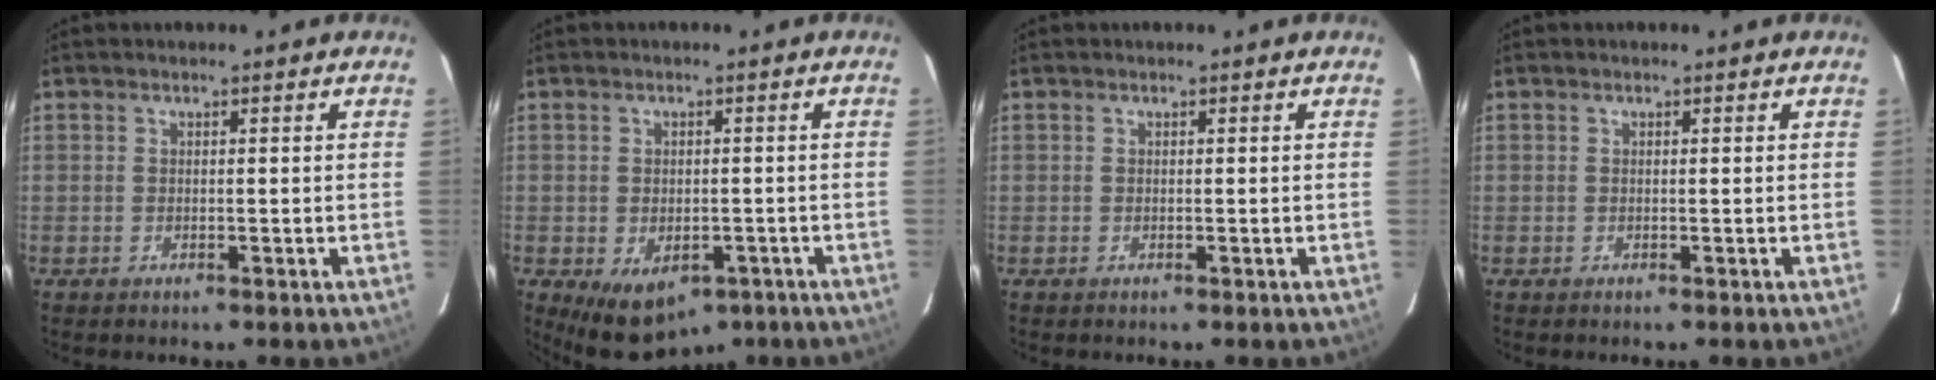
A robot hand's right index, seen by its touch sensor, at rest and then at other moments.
{"total": 8.7, "force": [-4.8, 5.3, 5.0], "torque": [-0.076, -0.004, -0.060]}
{"total": 0.0}
{"total": 0.0}